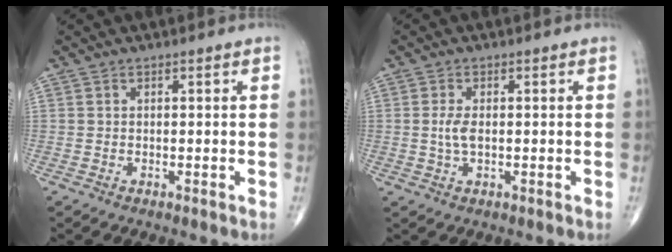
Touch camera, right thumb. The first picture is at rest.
{"total": 2.8, "force": [0.1, 1.3, 2.5], "torque": [-0.057, 0.000, 0.001]}